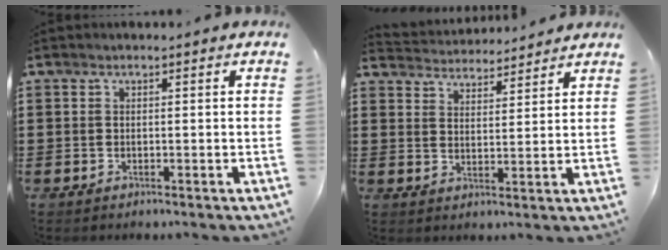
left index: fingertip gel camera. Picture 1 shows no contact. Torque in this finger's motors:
{"motor_torque": [0.78, -0.75, 0.20, 0.06]}